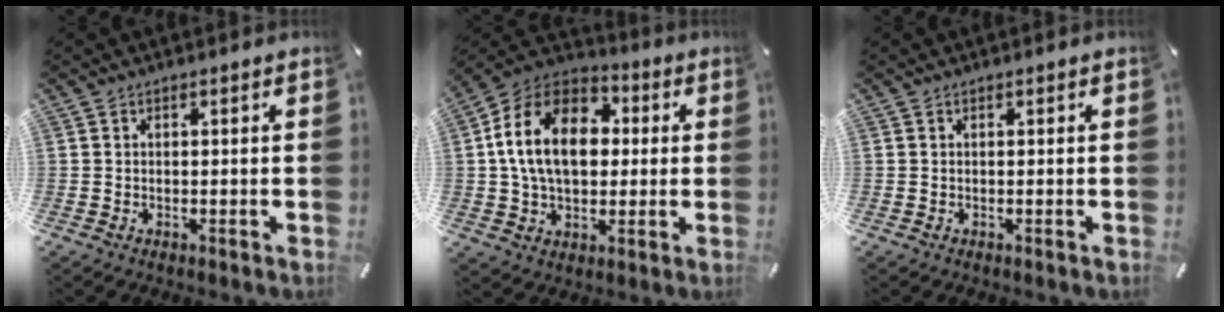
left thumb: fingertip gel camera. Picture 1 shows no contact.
{"total": 17.2, "force": [1.8, 12.5, 11.7], "torque": [-0.253, 0.011, 0.026]}
{"total": 0.0}